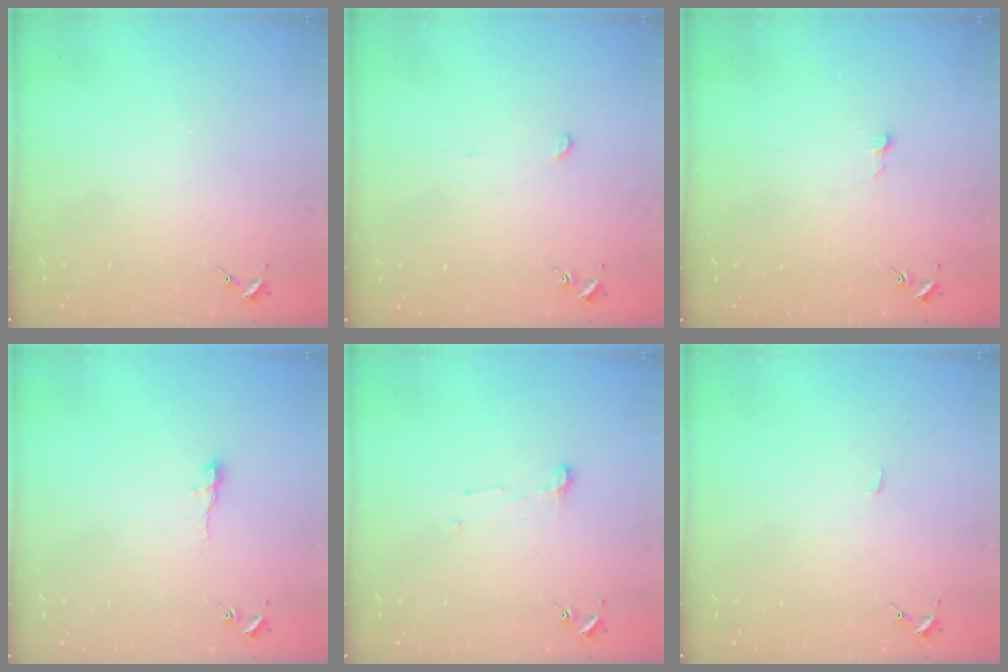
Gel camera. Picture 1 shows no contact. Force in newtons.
{"total": 2.4, "press": 2.4, "slide": 0.2}
{"total": 2.6, "press": 2.6, "slide": 0.2}
{"total": 5.7, "press": 5.6, "slide": 0.6}
{"total": 4.8, "press": 4.8, "slide": 0.5}
{"total": 2.8, "press": 2.8, "slide": 0.3}